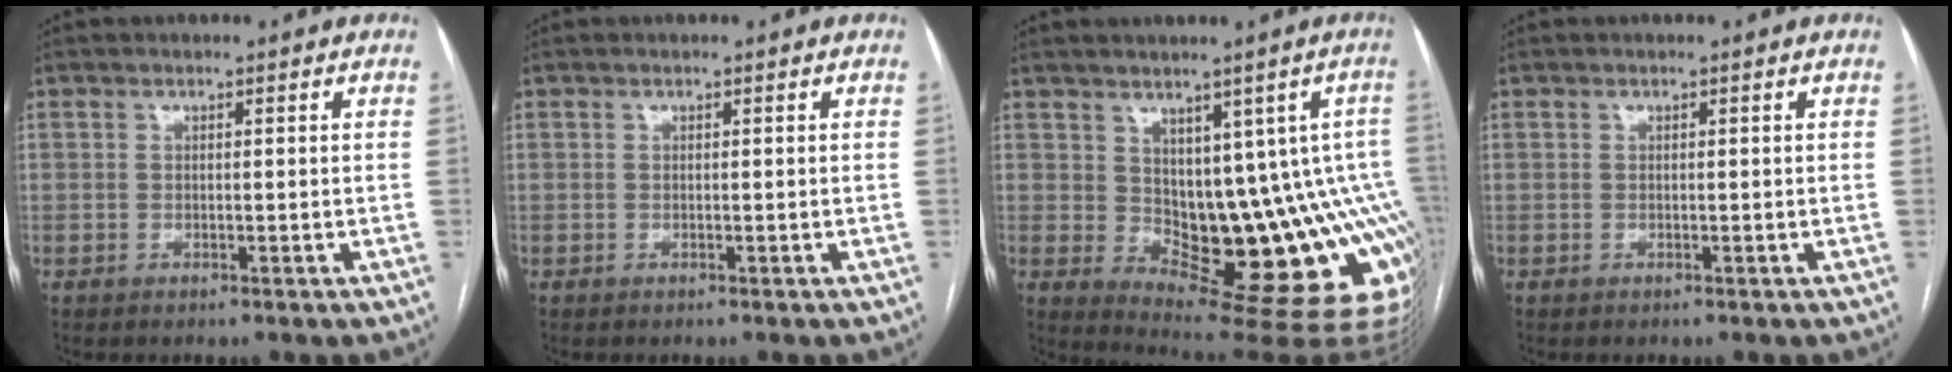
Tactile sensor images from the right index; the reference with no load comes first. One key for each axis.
{"total": 0.0}
{"total": 14.4, "fx": -0.7, "fy": 7.8, "fz": 12.2, "tx": -0.096, "ty": 0.015, "tz": 0.003}
{"total": 0.0}